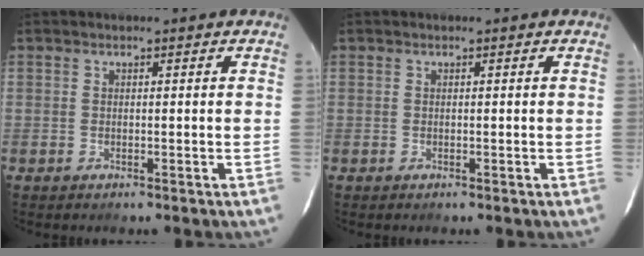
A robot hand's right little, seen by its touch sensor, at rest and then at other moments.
{"total": 0.0}